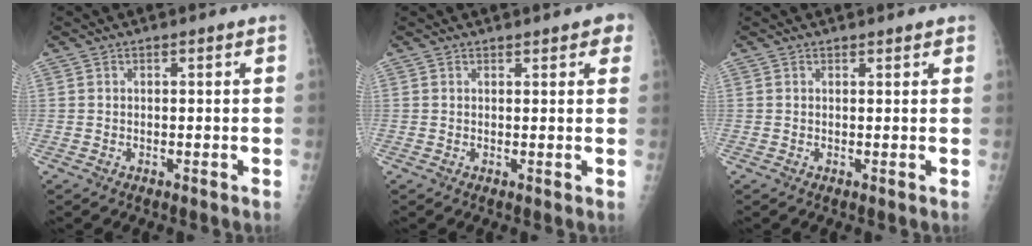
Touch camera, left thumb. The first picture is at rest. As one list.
[{"total": 3.2, "force": [2.2, 1.4, 1.9], "torque": [-0.001, -0.005, 0.025]}, {"total": 1.5, "force": [1.3, 0.6, 0.5], "torque": [0.005, -0.002, 0.013]}]